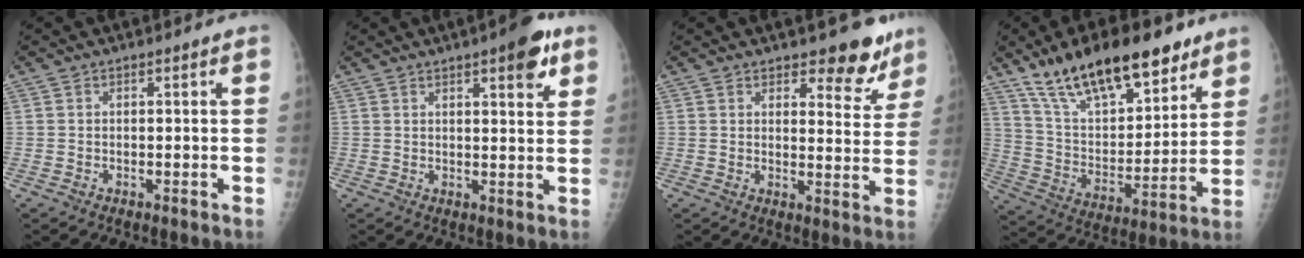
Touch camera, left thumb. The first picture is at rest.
{"total": 6.9, "force": [3.8, 2.0, 5.3], "torque": [-0.056, -0.014, 0.045]}
{"total": 7.6, "force": [5.9, 3.2, 3.6], "torque": [-0.007, -0.042, 0.075]}
{"total": 22.3, "force": [15.2, 8.8, 13.7], "torque": [-0.188, -0.055, 0.264]}